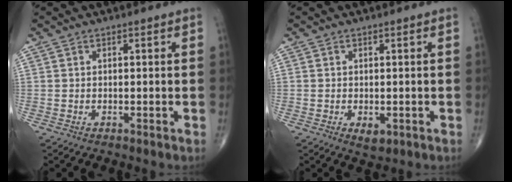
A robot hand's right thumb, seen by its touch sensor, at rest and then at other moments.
{"total": 2.4, "force": [-0.7, 1.5, 1.7], "torque": [-0.021, -0.003, -0.004]}